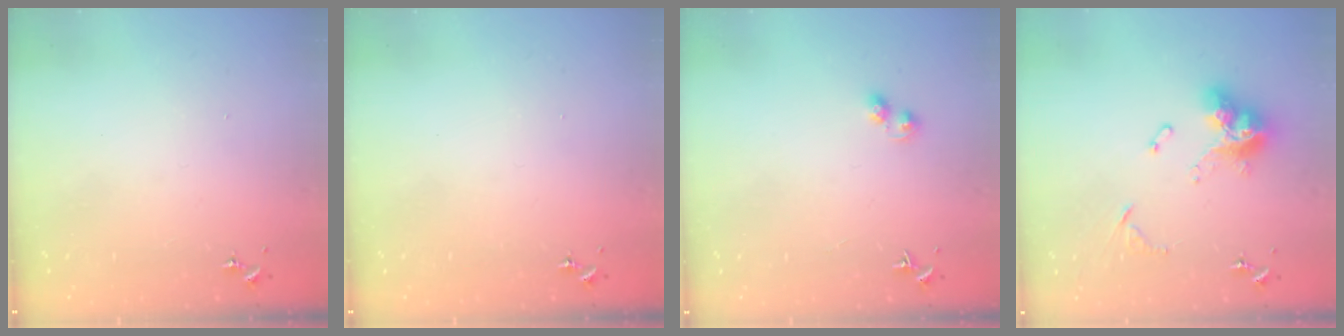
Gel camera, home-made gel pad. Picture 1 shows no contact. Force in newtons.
{"total": 0.0}
{"total": 5.0, "press": 4.9, "slide": 0.5}
{"total": 16.0, "press": 16.0, "slide": 1.4}